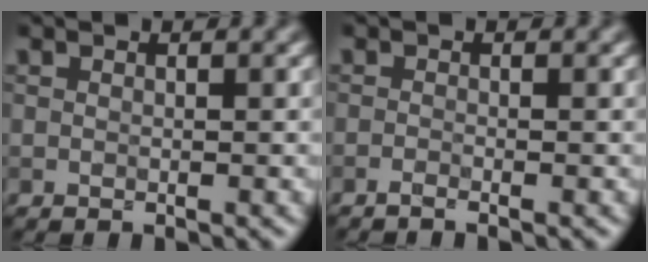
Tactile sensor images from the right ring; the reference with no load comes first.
{"total": 0.9, "force": [-0.7, 0.0, 0.5], "torque": [-0.015, 0.000, -0.018]}